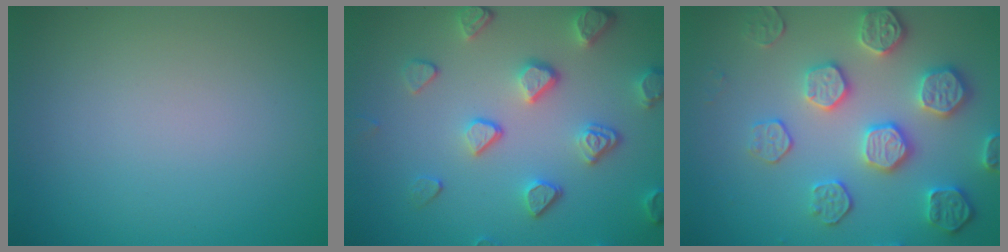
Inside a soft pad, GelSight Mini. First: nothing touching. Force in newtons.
{"total": 4.1, "press": 3.6, "slide": 2.0}
{"total": 5.3, "press": 4.8, "slide": 2.2}